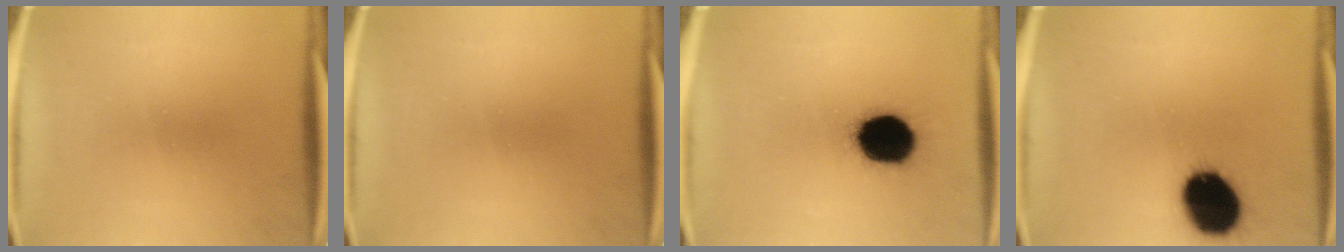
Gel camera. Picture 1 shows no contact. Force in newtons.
{"total": 0.0}
{"total": 15.6}
{"total": 18.2}